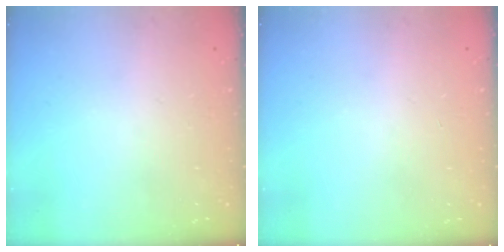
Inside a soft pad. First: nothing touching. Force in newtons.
{"total": 0.5, "press": 0.5, "slide": 0.2}